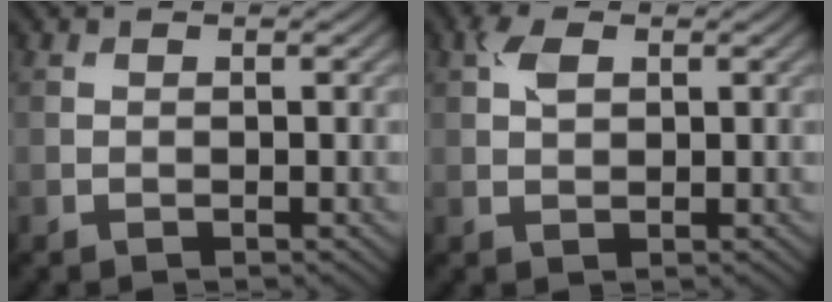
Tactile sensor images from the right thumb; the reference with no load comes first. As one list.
[{"total": 2.5, "force": [0.9, 1.4, 1.8], "torque": [-0.042, 0.004, 0.015]}]